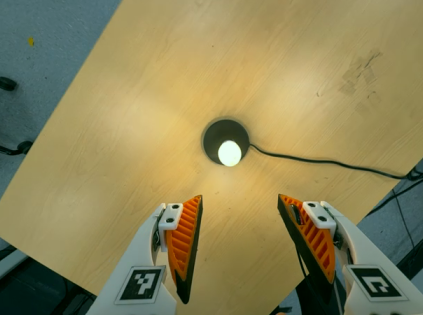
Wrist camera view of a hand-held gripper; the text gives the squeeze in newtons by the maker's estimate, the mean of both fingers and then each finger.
{"total": 0.0}